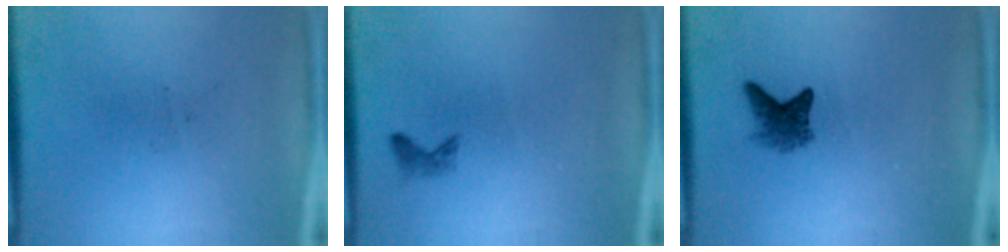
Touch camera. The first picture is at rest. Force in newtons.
{"total": 0.8}
{"total": 2.7}